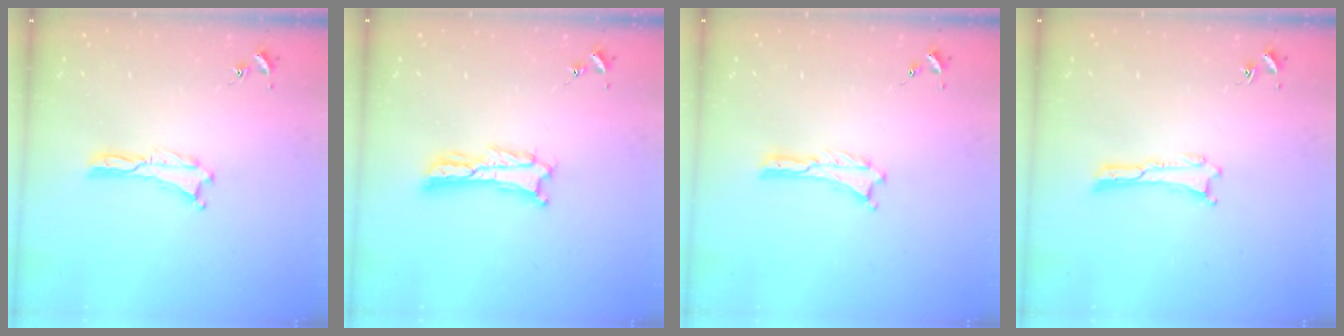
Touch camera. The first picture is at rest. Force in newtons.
{"total": 3.0, "press": 2.9, "slide": 0.4}
{"total": 0.0}
{"total": 0.0}